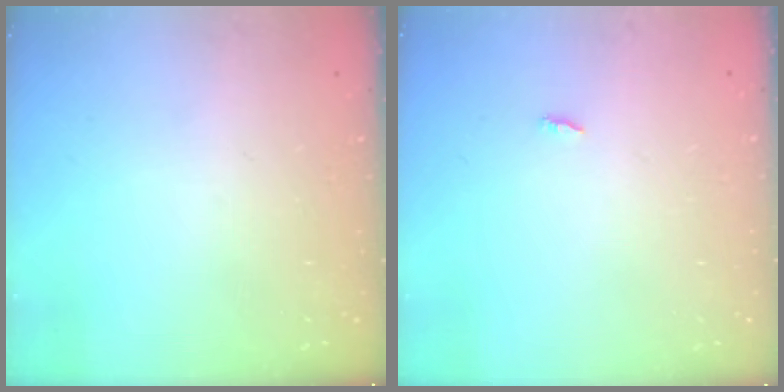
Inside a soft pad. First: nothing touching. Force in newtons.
{"total": 1.8, "press": 1.8, "slide": 0.2}